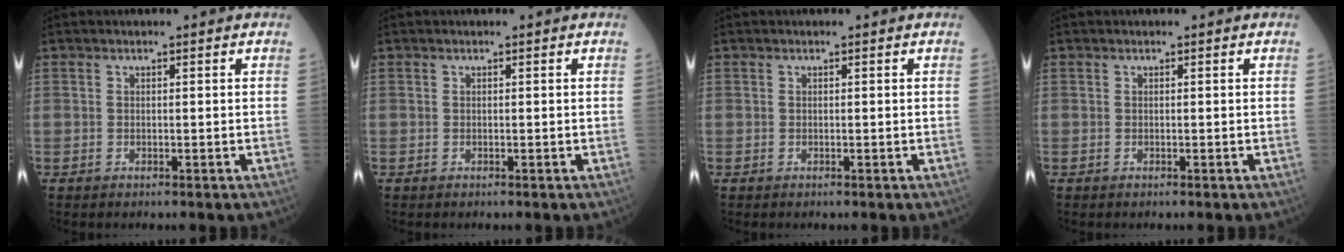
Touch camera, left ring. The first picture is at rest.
{"total": 0.0}
{"total": 0.0}
{"total": 0.0}